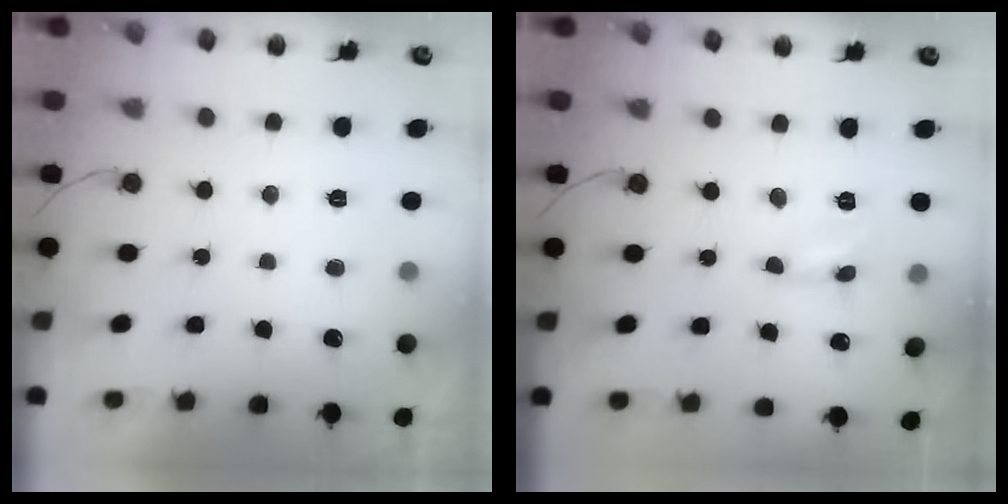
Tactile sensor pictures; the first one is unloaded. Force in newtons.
{"total": 1.6, "press": 1.6, "slide": 0.1}